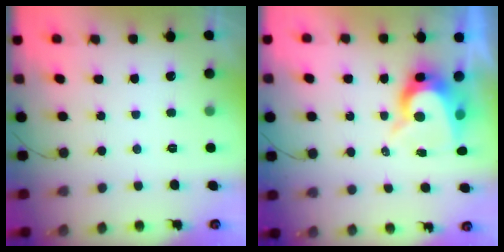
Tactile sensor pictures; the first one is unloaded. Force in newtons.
{"total": 8.9, "press": 8.9, "slide": 0.5}